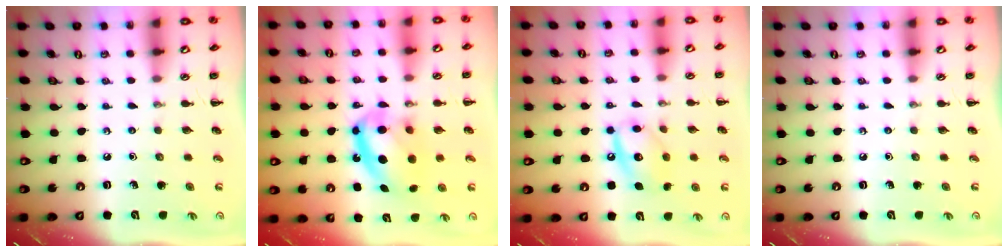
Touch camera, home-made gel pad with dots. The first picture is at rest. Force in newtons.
{"total": 12.3, "press": 11.9, "slide": 2.9}
{"total": 11.9, "press": 11.8, "slide": 1.7}
{"total": 0.0}